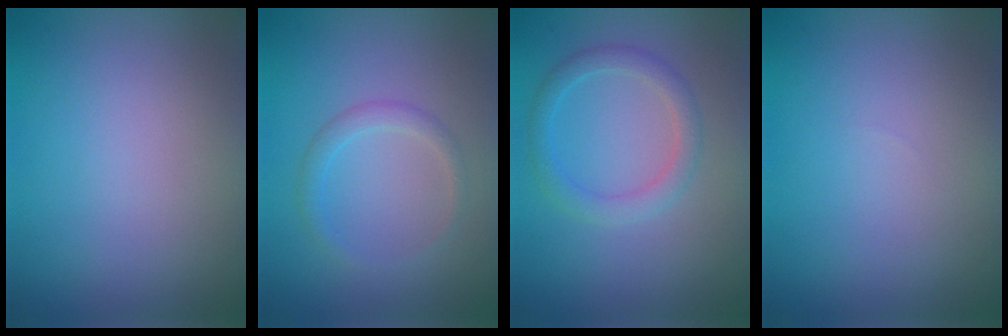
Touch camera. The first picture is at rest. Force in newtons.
{"total": 1.5, "press": 1.5, "slide": 0.0}
{"total": 2.3, "press": 2.3, "slide": 0.1}
{"total": 0.0}